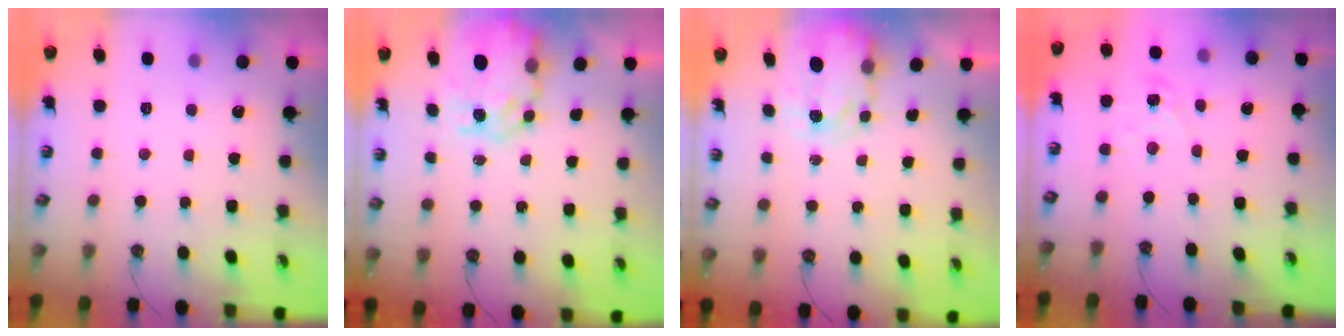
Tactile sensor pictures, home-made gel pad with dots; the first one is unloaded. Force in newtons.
{"total": 9.9, "press": 9.8, "slide": 0.8}
{"total": 3.8, "press": 3.8, "slide": 0.0}
{"total": 1.6, "press": 1.6, "slide": 0.2}